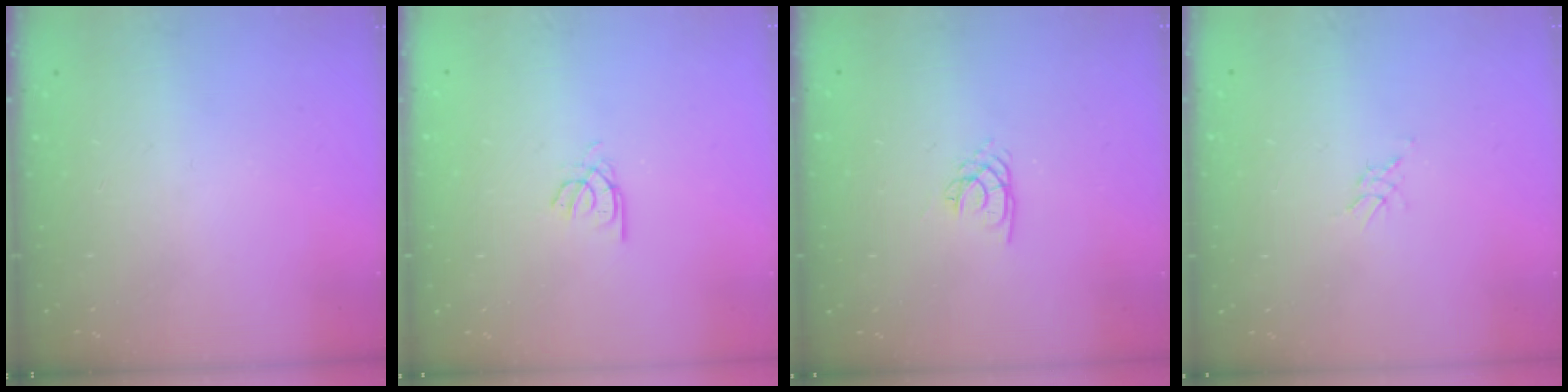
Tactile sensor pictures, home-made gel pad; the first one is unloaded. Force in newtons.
{"total": 2.3, "press": 2.3, "slide": 0.2}
{"total": 1.8, "press": 1.8, "slide": 0.2}
{"total": 1.4, "press": 1.4, "slide": 0.2}